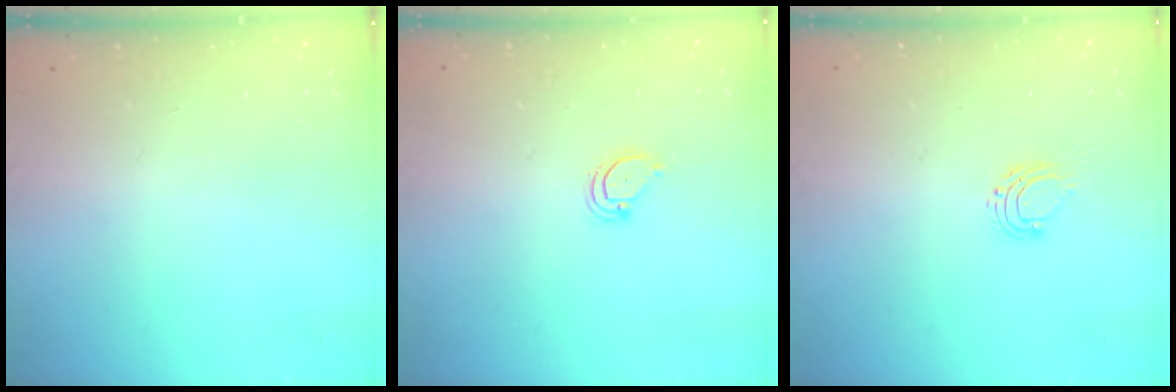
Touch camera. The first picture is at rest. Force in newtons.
{"total": 3.0, "press": 3.0, "slide": 0.2}
{"total": 5.7, "press": 5.7, "slide": 0.4}